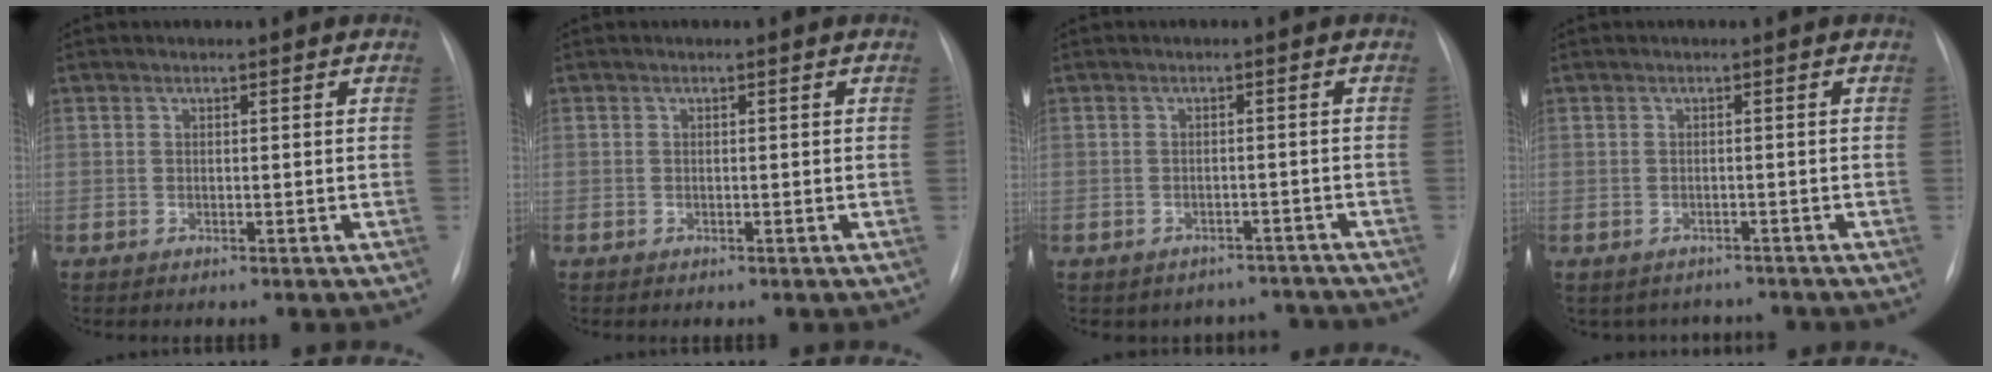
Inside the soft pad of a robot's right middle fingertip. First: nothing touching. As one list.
[{"total": 0.0}, {"total": 6.5, "force": [-5.6, 3.3, -0.4], "torque": [0.018, 0.029, -0.059]}, {"total": 4.4, "force": [-3.8, 2.1, 0.0], "torque": [0.004, 0.011, -0.043]}]